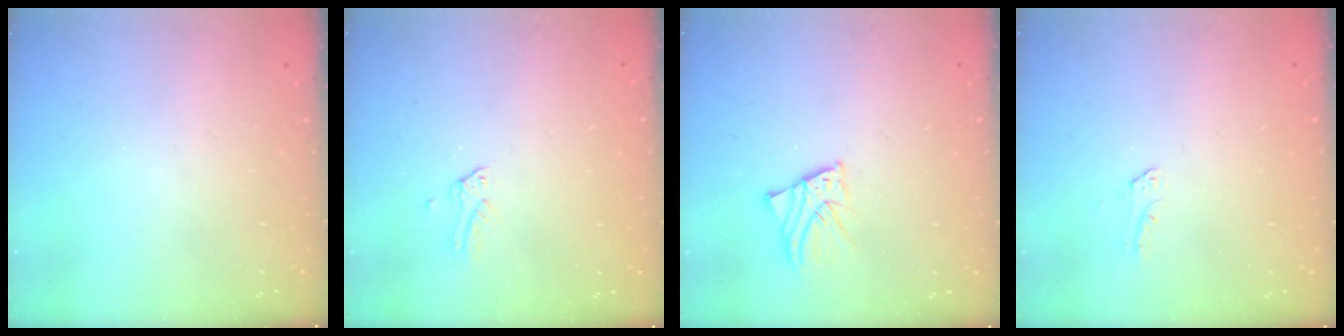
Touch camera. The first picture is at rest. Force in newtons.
{"total": 0.0}
{"total": 2.3, "press": 2.3, "slide": 0.1}
{"total": 1.9, "press": 1.9, "slide": 0.1}